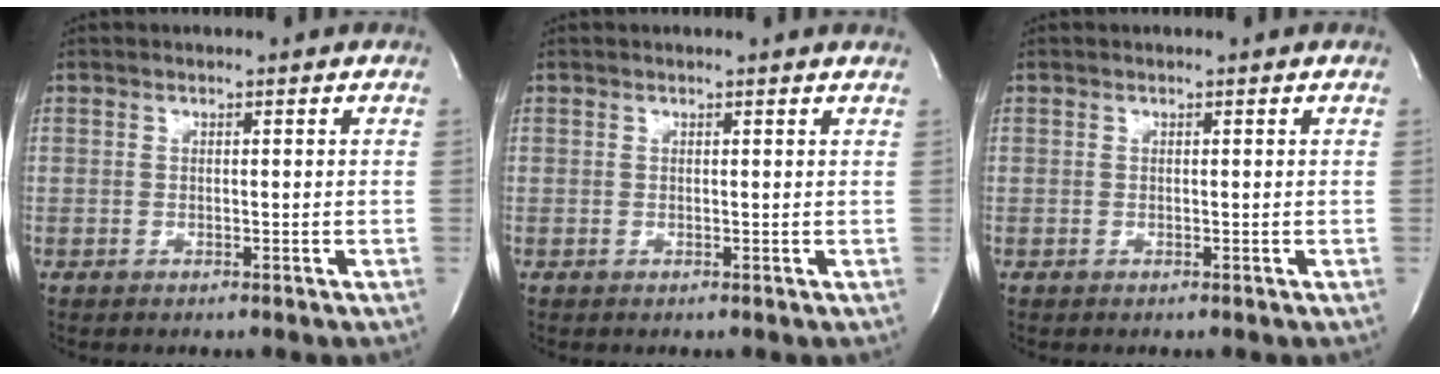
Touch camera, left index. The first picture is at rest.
{"total": 1.1, "force": [1.1, -0.2, 0.2], "torque": [-0.015, -0.008, 0.005]}
{"total": 0.0}